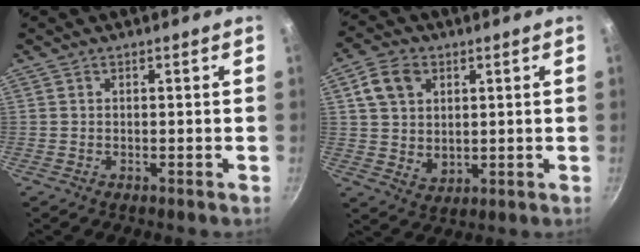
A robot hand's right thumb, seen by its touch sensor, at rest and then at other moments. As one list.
[{"total": 9.0, "force": [3.0, 6.9, 5.0], "torque": [-0.071, -0.010, 0.056]}]